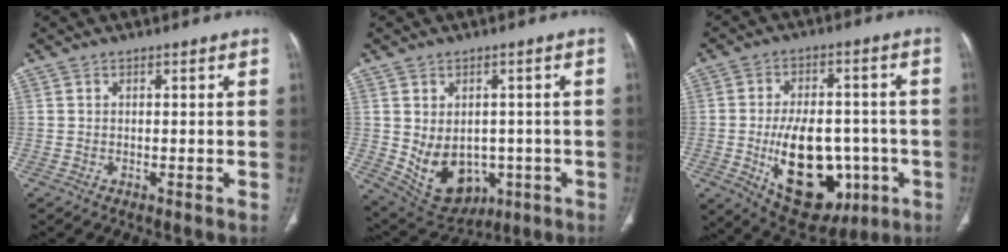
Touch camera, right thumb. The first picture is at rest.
{"total": 12.1, "force": [-2.2, 9.1, 7.6], "torque": [-0.097, 0.005, -0.002]}
{"total": 20.1, "force": [-5.0, 11.8, 15.4], "torque": [-0.206, 0.012, -0.048]}